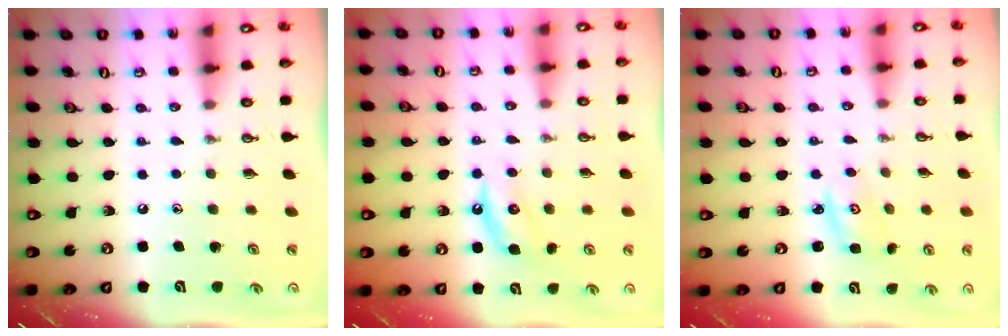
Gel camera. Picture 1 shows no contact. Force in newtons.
{"total": 5.1, "press": 5.1, "slide": 0.8}
{"total": 2.7, "press": 2.7, "slide": 0.2}